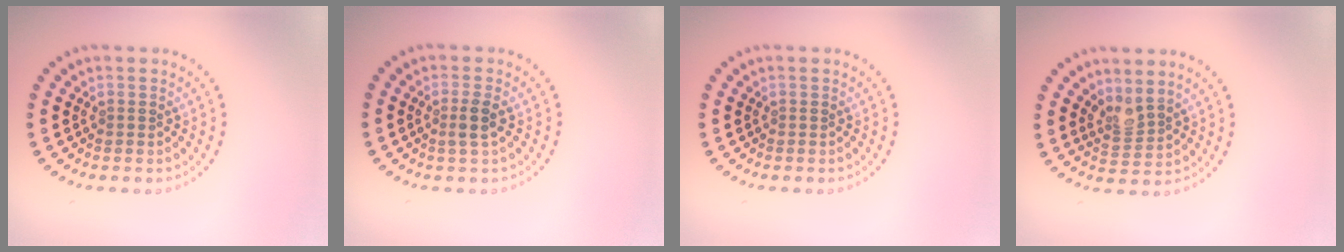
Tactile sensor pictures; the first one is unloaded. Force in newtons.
{"total": 1.6, "press": 1.3, "slide": 0.9}
{"total": 0.0}
{"total": 2.1, "press": 1.5, "slide": 1.5}